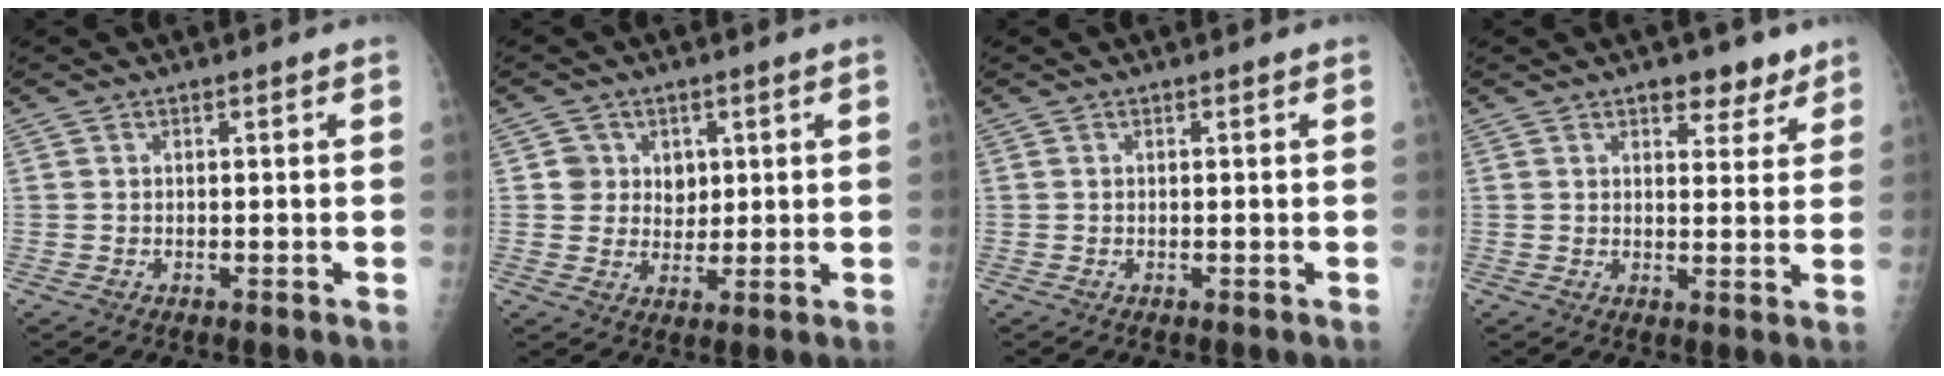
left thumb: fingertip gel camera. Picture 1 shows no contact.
{"total": 5.1, "force": [1.7, 4.7, 0.9], "torque": [0.021, -0.004, 0.027]}
{"total": 0.0}
{"total": 6.1, "force": [4.1, 3.2, 3.1], "torque": [-0.009, -0.020, 0.056]}